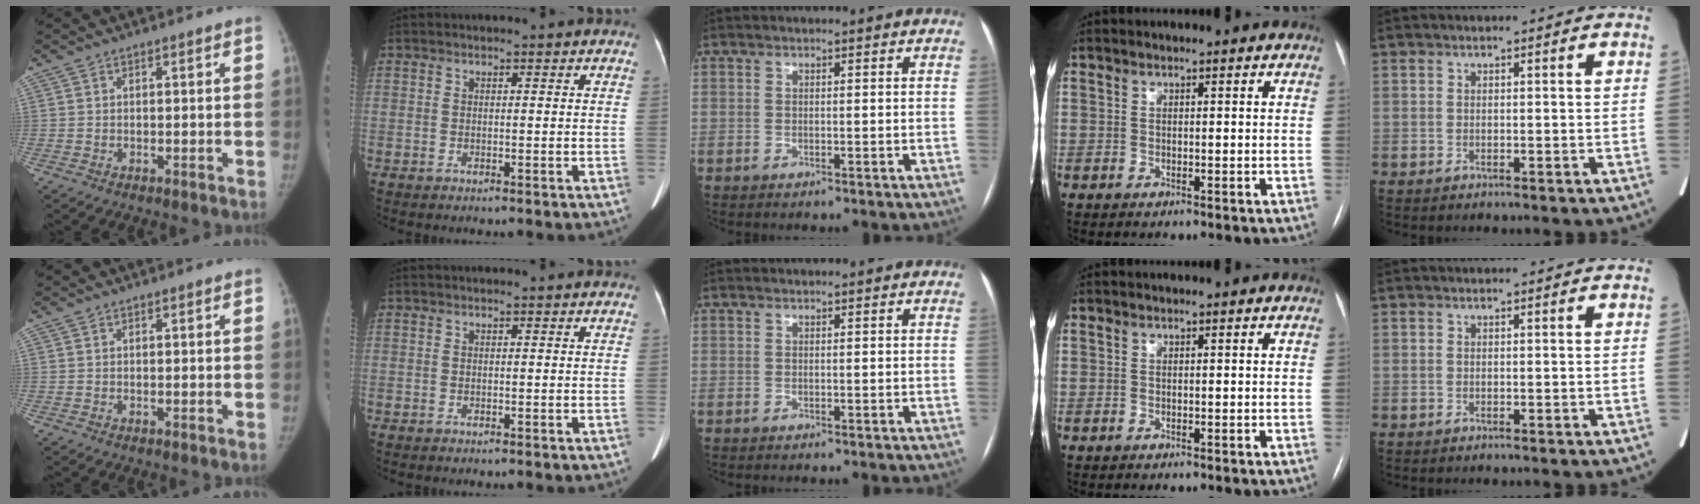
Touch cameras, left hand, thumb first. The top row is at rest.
{}